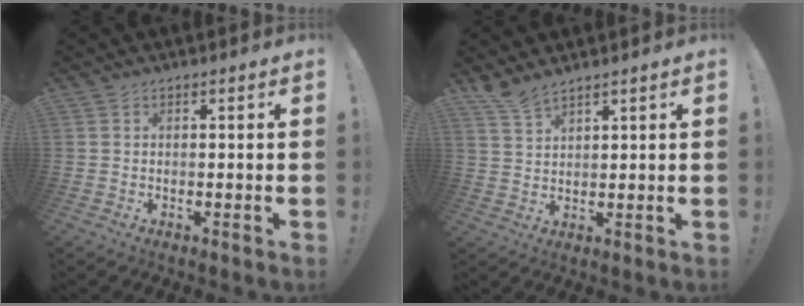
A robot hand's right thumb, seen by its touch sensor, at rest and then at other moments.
{"total": 4.8, "force": [4.3, 0.8, 2.0], "torque": [-0.041, -0.026, 0.079]}